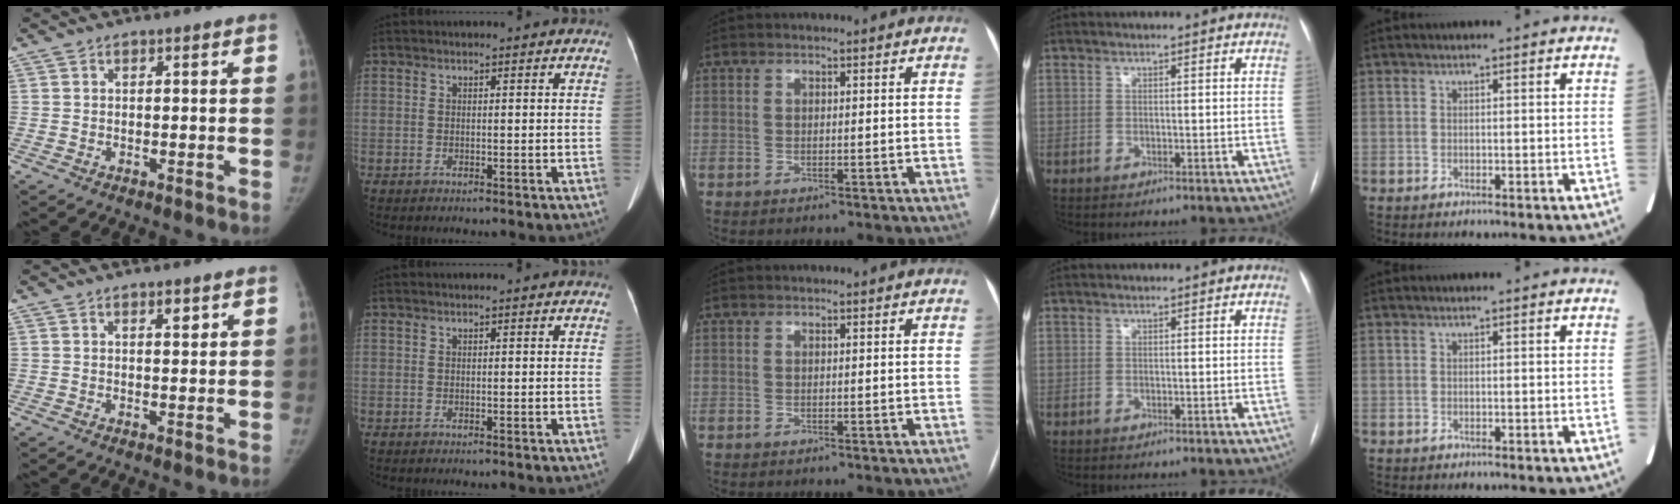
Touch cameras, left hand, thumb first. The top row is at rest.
{"thumb": {"total": 1.9, "force": [1.2, 0.8, 1.2], "torque": [-0.011, -0.007, 0.019]}}